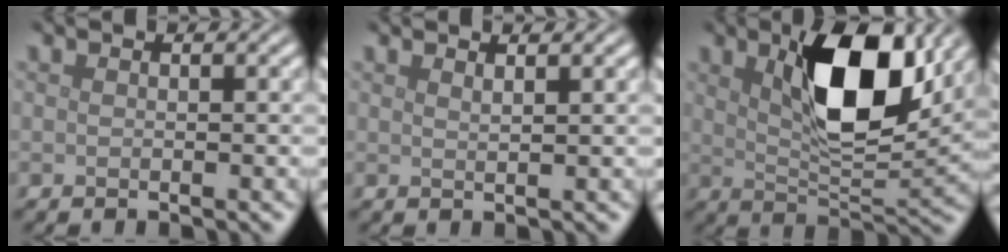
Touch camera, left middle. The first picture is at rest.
{"total": 1.0, "force": [0.8, 0.3, 0.5], "torque": [0.001, 0.001, 0.008]}
{"total": 9.9, "force": [3.5, 4.3, 8.3], "torque": [-0.136, 0.000, 0.056]}